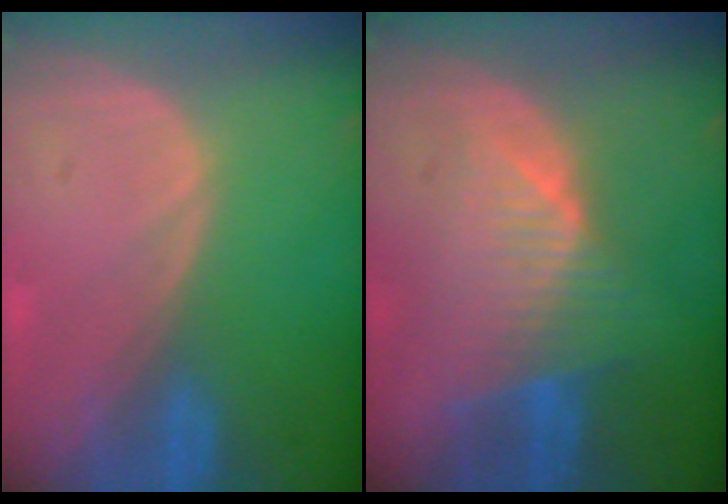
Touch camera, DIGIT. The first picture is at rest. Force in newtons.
{"total": 7.9, "press": 6.9, "slide": 3.9}